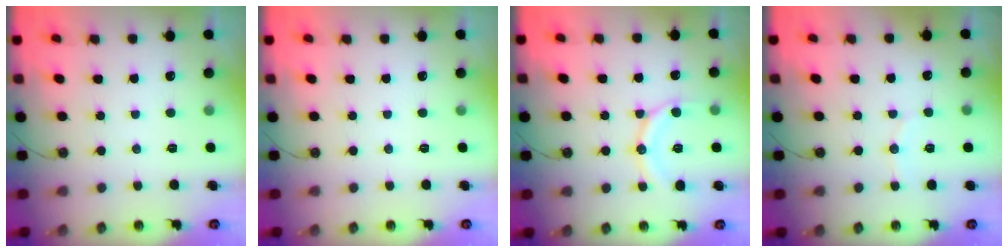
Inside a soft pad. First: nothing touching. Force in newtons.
{"total": 0.0}
{"total": 12.8, "press": 12.7, "slide": 1.4}
{"total": 5.3, "press": 5.1, "slide": 1.4}